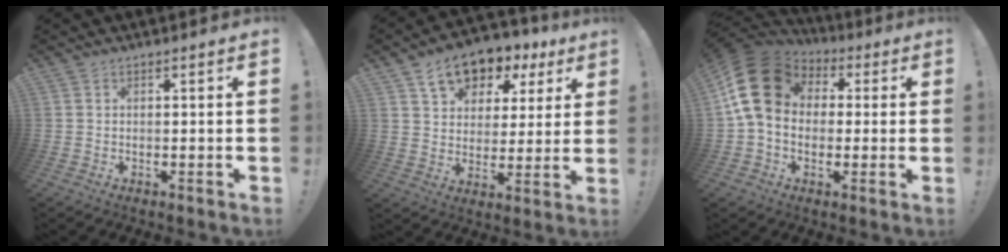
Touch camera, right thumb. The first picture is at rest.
{"total": 12.5, "force": [7.7, 8.0, 5.7], "torque": [-0.083, -0.046, 0.141]}
{"total": 16.6, "force": [3.0, 12.8, 10.1], "torque": [-0.175, 0.009, 0.061]}